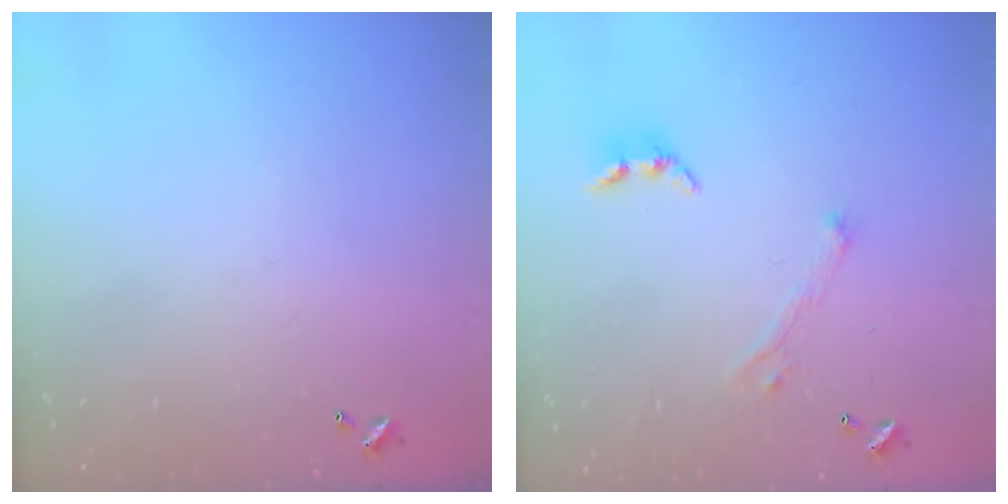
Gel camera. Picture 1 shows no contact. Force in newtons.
{"total": 2.9, "press": 2.8, "slide": 0.8}